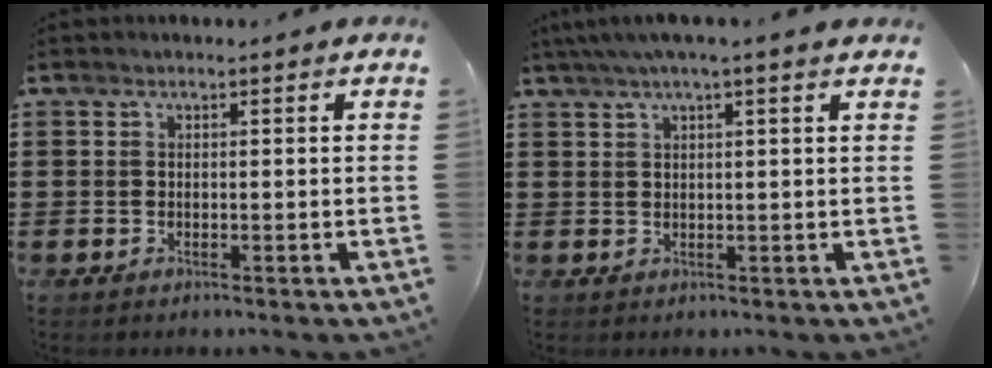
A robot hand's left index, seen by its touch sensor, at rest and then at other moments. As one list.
[{"total": 2.8, "force": [1.8, -0.2, 2.1], "torque": [-0.043, 0.004, 0.032]}]